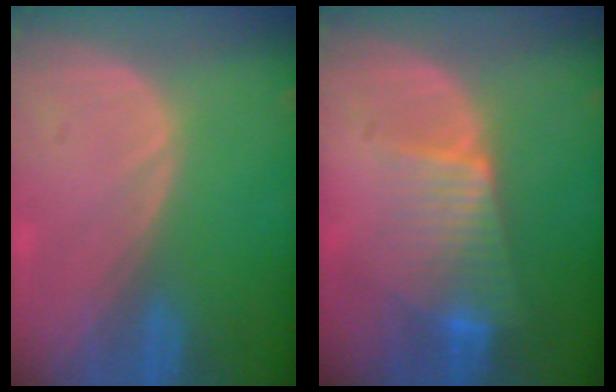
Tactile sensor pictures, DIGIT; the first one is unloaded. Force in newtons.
{"total": 6.9, "press": 6.1, "slide": 3.1}